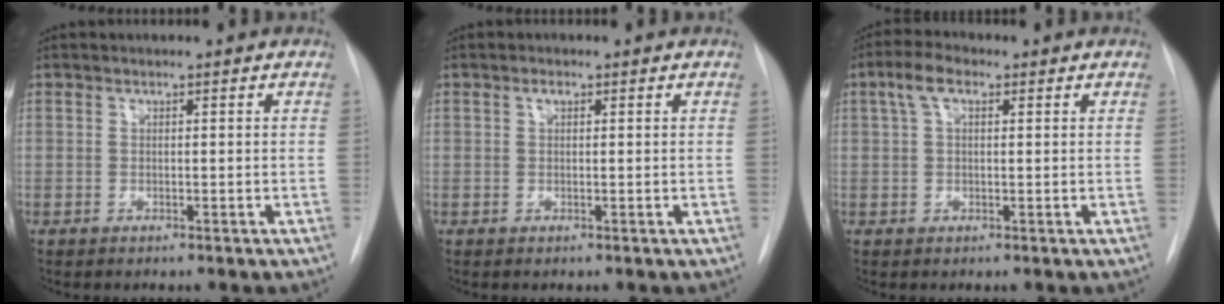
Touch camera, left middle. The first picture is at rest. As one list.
[{"total": 0.9, "force": [0.4, 0.4, 0.7], "torque": [-0.014, 0.005, 0.005]}, {"total": 4.2, "force": [1.7, 1.9, 3.4], "torque": [-0.075, 0.024, 0.033]}]